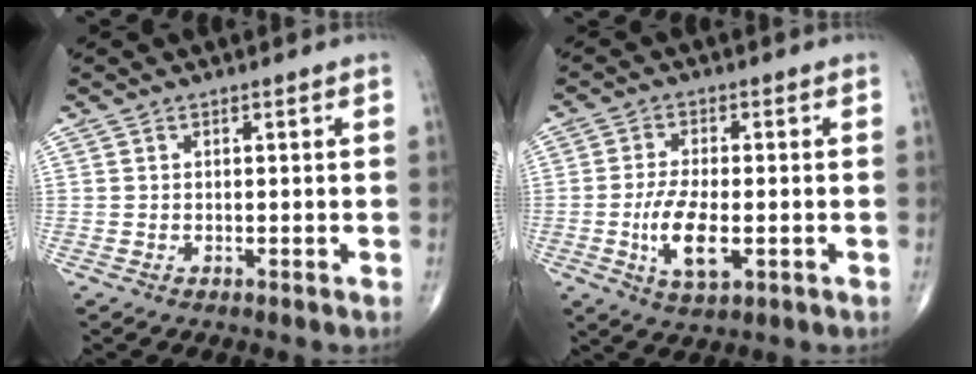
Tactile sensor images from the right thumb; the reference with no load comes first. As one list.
[{"total": 8.4, "force": [-1.9, 3.5, 7.3], "torque": [-0.143, -0.002, -0.032]}]